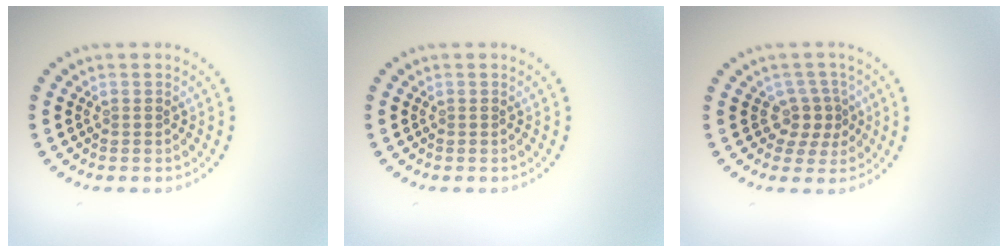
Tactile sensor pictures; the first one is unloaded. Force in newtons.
{"total": 0.0}
{"total": 2.5, "press": 1.9, "slide": 1.6}